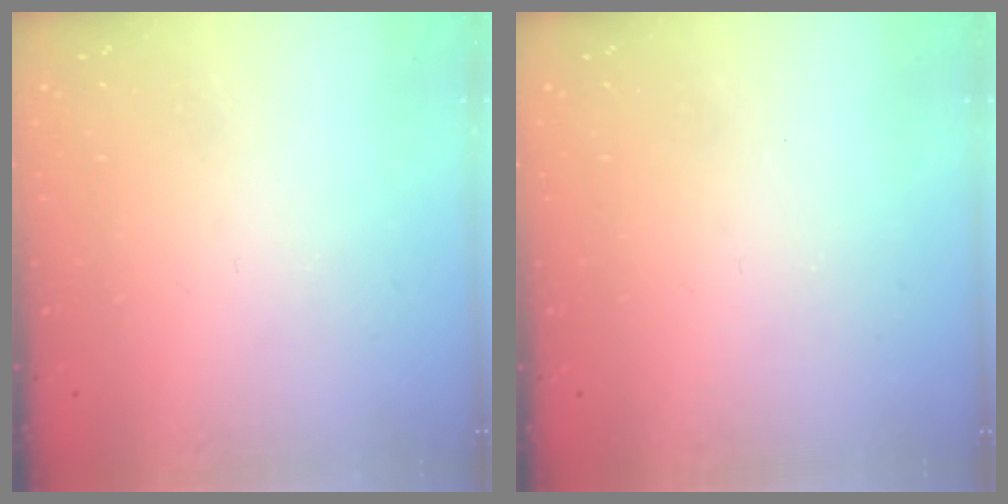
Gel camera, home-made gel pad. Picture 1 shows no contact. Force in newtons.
{"total": 1.8, "press": 1.8, "slide": 0.4}